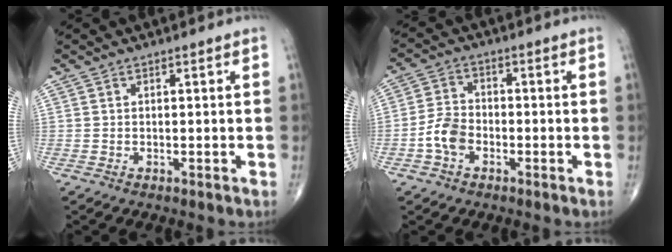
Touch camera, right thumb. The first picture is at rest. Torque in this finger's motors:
{"motor_torque": [-0.01, 0.25, 0.68, -0.23, 0.01]}